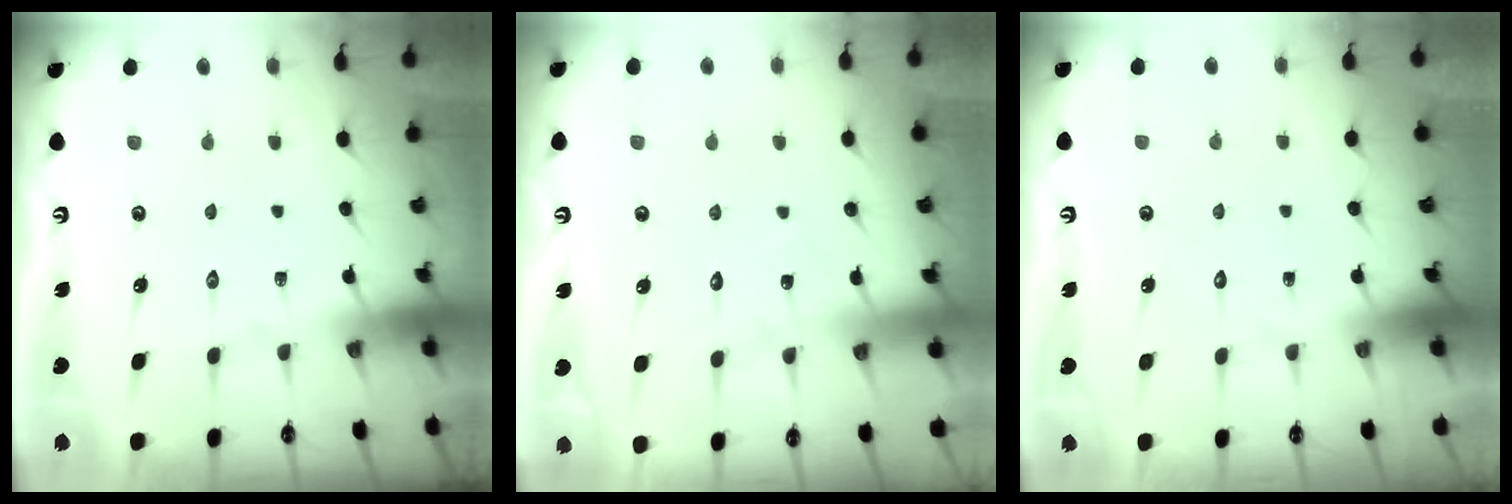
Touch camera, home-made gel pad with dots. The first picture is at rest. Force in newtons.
{"total": 6.3, "press": 6.3, "slide": 0.6}
{"total": 1.8, "press": 1.8, "slide": 0.1}